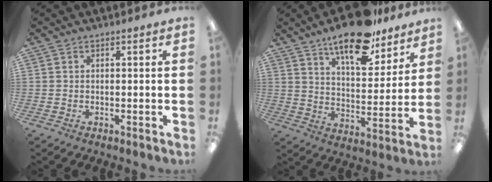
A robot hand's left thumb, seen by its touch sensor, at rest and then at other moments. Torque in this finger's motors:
{"motor_torque": [0.25, 0.20, 1.57, -1.20, 0.27]}